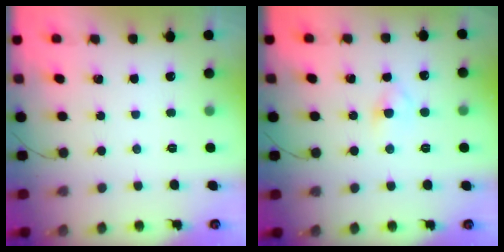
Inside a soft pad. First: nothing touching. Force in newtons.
{"total": 2.8, "press": 2.7, "slide": 0.8}